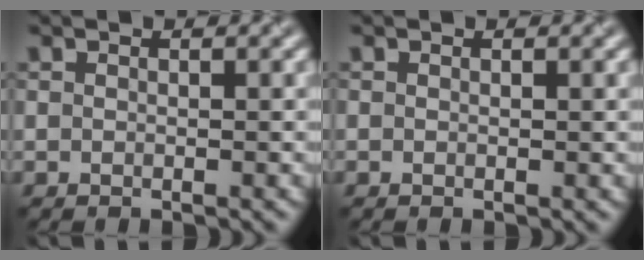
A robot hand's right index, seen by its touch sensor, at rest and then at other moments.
{"total": 0.0}